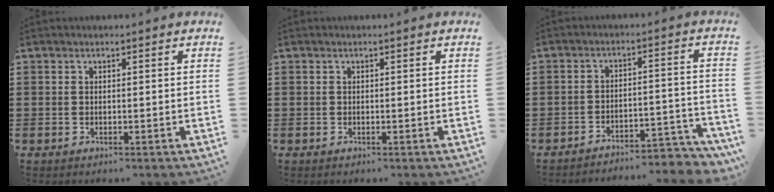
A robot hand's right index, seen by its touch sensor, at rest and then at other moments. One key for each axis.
{"total": 0.0}
{"total": 4.9, "fx": -4.7, "fy": 0.8, "fz": 1.2, "tx": -0.020, "ty": 0.007, "tz": -0.094}